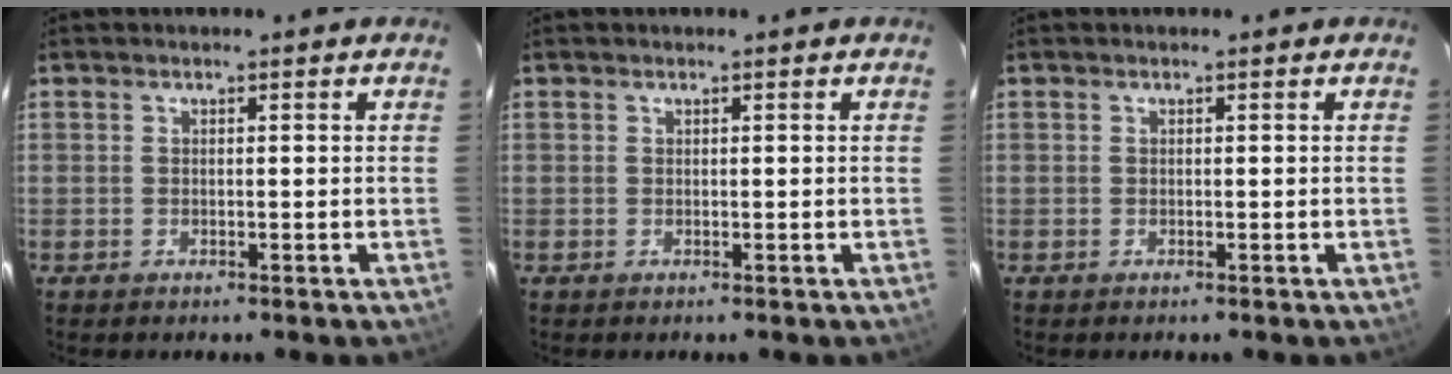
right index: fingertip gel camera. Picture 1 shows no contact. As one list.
[{"total": 0.0}, {"total": 0.0}]